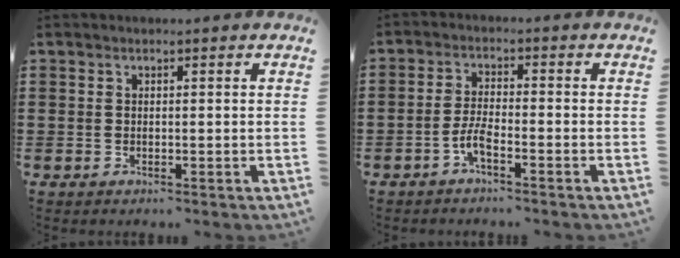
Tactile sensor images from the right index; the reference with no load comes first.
{"total": 3.6, "force": [-2.2, 0.7, 2.7], "torque": [-0.068, -0.003, -0.047]}